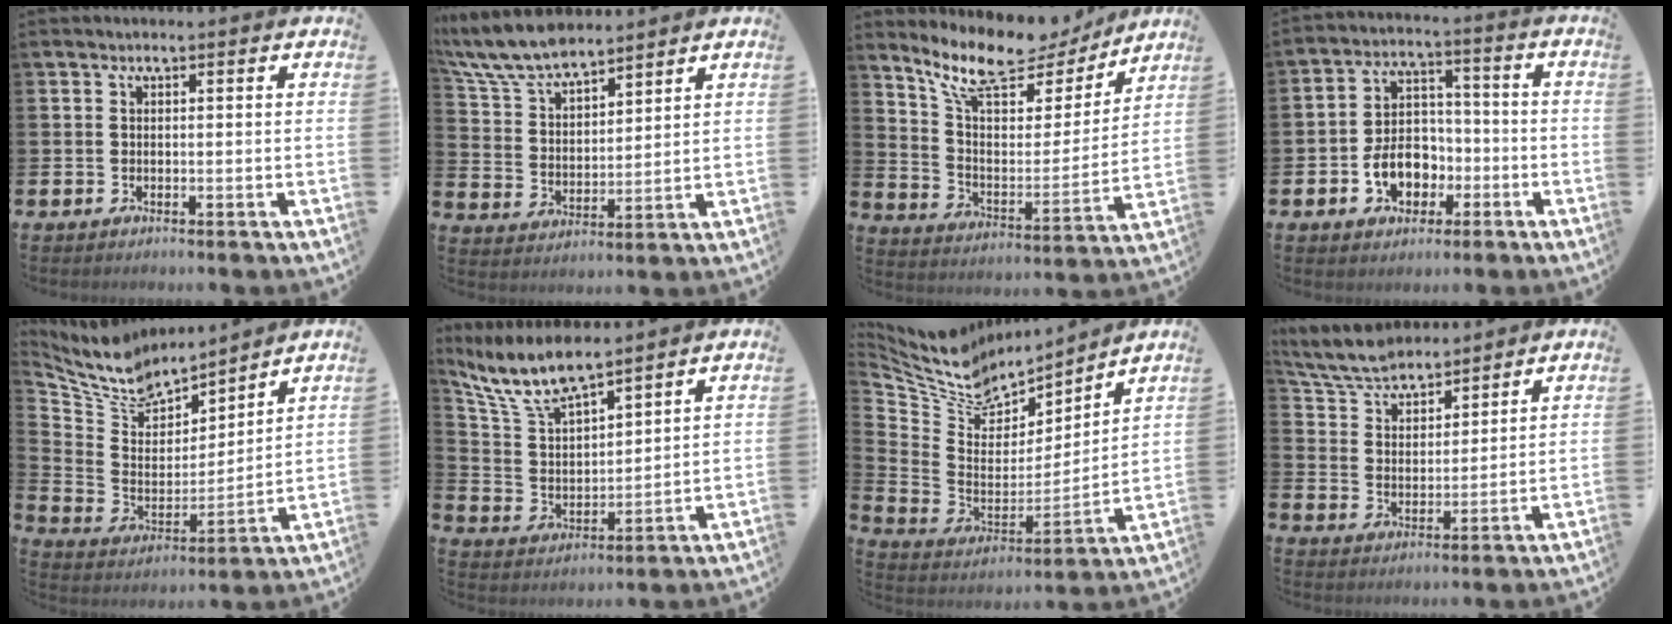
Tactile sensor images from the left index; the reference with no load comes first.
{"total": 8.6, "force": [7.8, 2.1, 2.9], "torque": [-0.094, -0.028, 0.146]}
{"total": 11.3, "force": [9.6, 3.9, 4.5], "torque": [-0.131, -0.056, 0.170]}
{"total": 7.1, "force": [-2.7, 5.4, 3.7], "torque": [-0.067, 0.015, -0.052]}
{"total": 8.0, "force": [7.6, 2.6, 1.1], "torque": [-0.072, -0.054, 0.137]}
{"total": 8.7, "force": [7.8, 1.8, 3.5], "torque": [-0.105, -0.029, 0.143]}
{"total": 8.4, "force": [7.3, 3.8, 1.1], "torque": [-0.080, -0.053, 0.134]}
{"total": 6.5, "force": [6.2, 1.6, 1.3], "torque": [-0.058, -0.028, 0.113]}